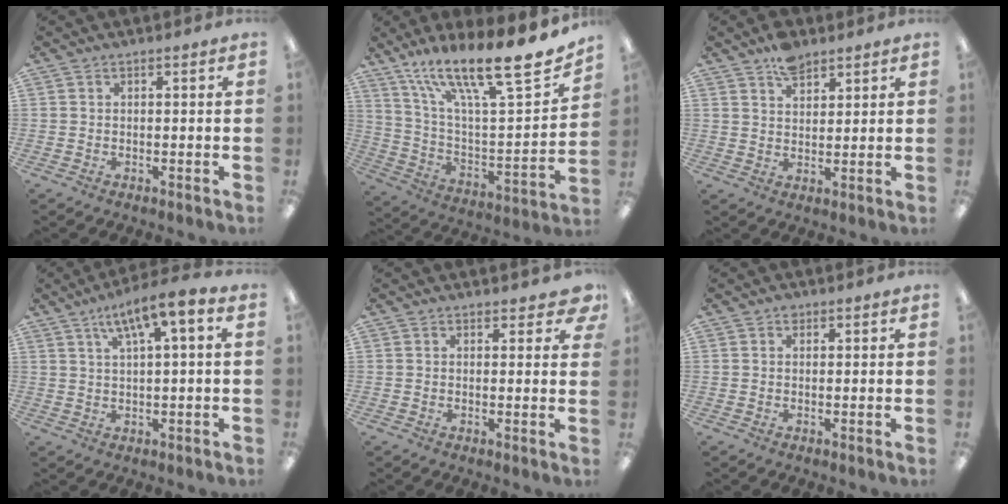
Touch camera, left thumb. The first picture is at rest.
{"total": 22.7, "force": [17.7, 4.2, 13.6], "torque": [-0.214, -0.131, 0.289]}
{"total": 6.0, "force": [4.7, 3.0, 2.4], "torque": [-0.035, -0.023, 0.084]}
{"total": 8.4, "force": [4.5, 1.7, 6.9], "torque": [-0.123, -0.014, 0.075]}
{"total": 3.5, "force": [2.5, 1.6, 1.8], "torque": [-0.015, -0.009, 0.041]}
{"total": 1.2, "force": [0.7, 0.7, 0.6], "torque": [-0.004, -0.001, 0.010]}